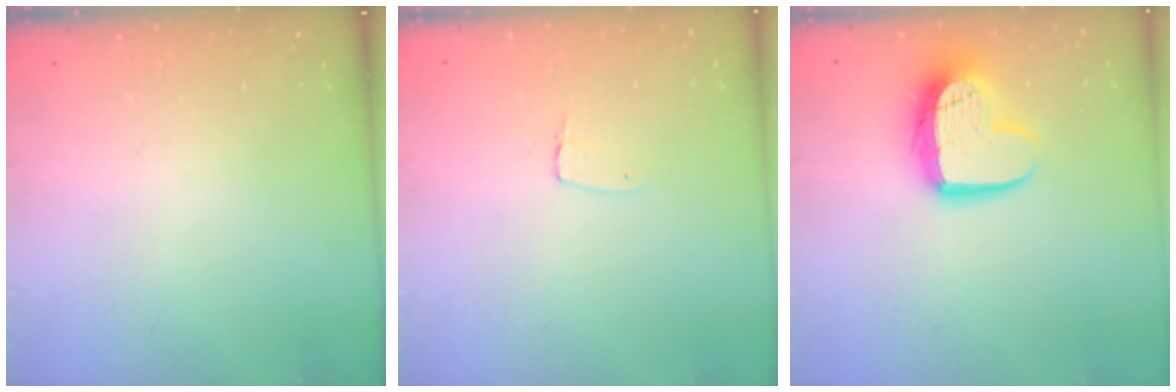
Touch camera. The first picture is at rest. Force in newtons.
{"total": 4.4, "press": 4.4, "slide": 0.3}
{"total": 12.7, "press": 12.7, "slide": 1.0}